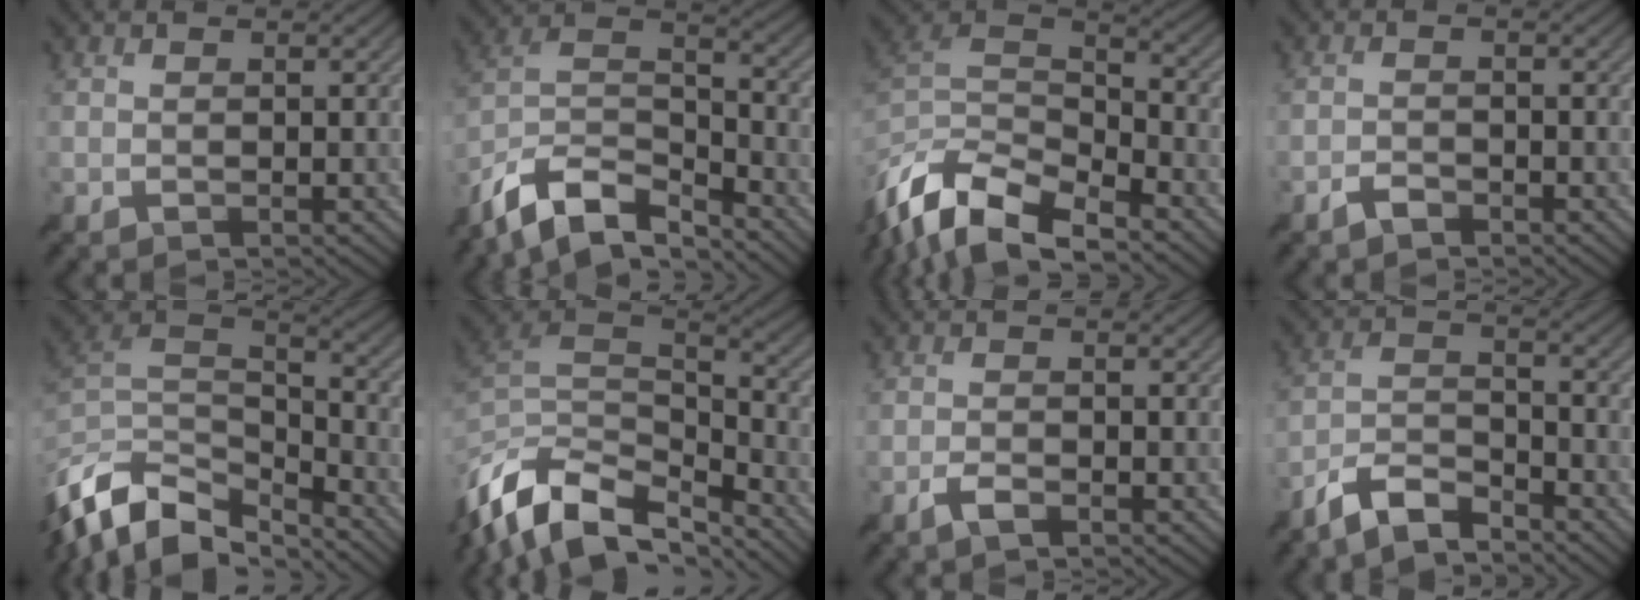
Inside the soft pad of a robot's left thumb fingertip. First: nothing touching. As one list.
[{"total": 12.3, "force": [-9.8, 4.1, 6.2], "torque": [-0.134, 0.002, -0.192]}, {"total": 14.7, "force": [-10.8, 5.3, 8.3], "torque": [-0.213, -0.015, -0.185]}, {"total": 1.7, "force": [-1.5, 0.6, 0.6], "torque": [-0.011, 0.002, -0.033]}, {"total": 13.8, "force": [-9.1, 6.5, 8.1], "torque": [-0.217, -0.015, -0.155]}, {"total": 15.0, "force": [-9.2, 7.6, 9.1], "torque": [-0.249, -0.026, -0.152]}, {"total": 1.8, "force": [-1.3, 0.5, 1.2], "torque": [-0.023, 0.002, -0.028]}, {"total": 6.4, "force": [-5.4, 1.6, 3.0], "torque": [-0.060, -0.002, -0.116]}]